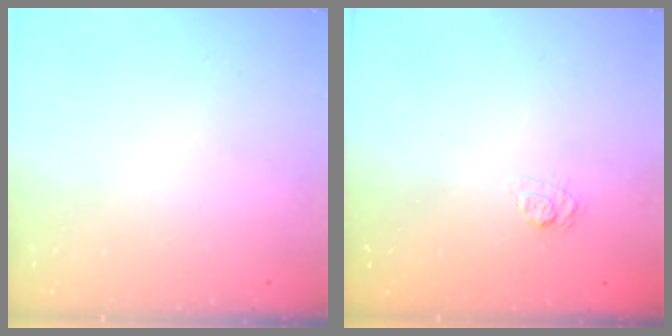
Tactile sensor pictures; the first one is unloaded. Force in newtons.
{"total": 4.5, "press": 4.2, "slide": 1.7}